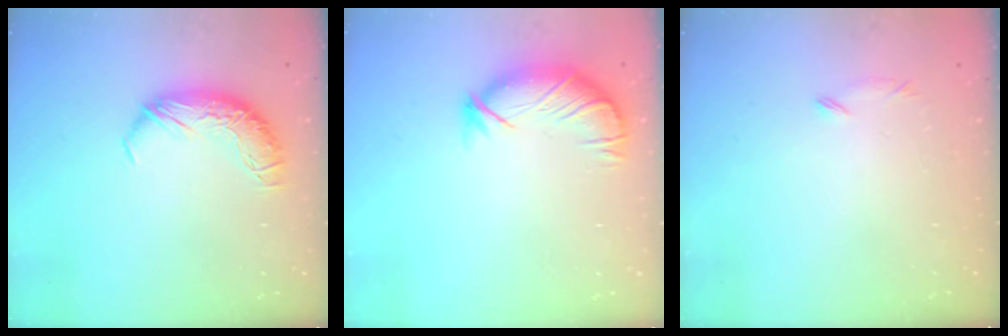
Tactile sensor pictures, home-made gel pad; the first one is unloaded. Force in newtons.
{"total": 3.9, "press": 3.3, "slide": 2.1}
{"total": 8.3, "press": 8.3, "slide": 0.6}